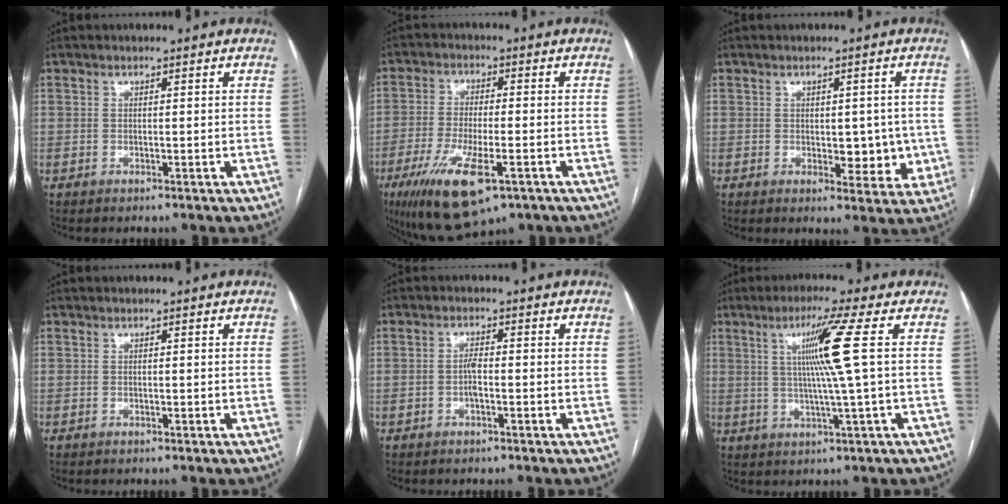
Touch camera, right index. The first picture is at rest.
{"total": 12.6, "force": [-6.4, 3.3, 10.3], "torque": [-0.194, -0.026, -0.101]}
{"total": 6.2, "force": [-0.6, 3.6, 5.0], "torque": [-0.044, 0.007, 0.004]}
{"total": 0.0}
{"total": 1.9, "force": [-0.5, 0.4, 1.8], "torque": [-0.032, 0.004, -0.008]}
{"total": 8.5, "force": [1.9, -2.4, 8.0], "torque": [-0.142, 0.000, 0.042]}